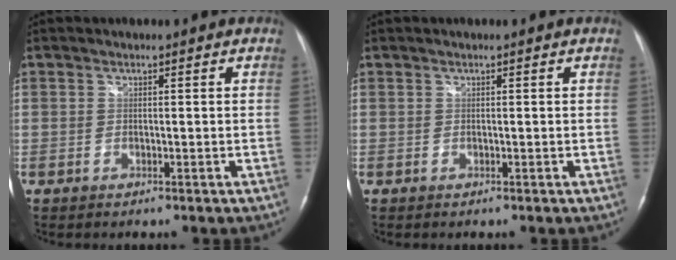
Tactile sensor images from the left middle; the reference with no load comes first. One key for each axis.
{"total": 0.0}